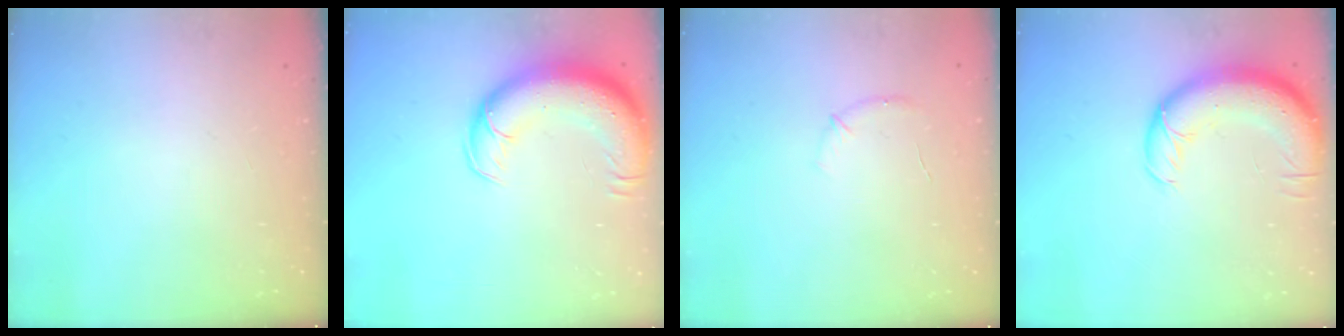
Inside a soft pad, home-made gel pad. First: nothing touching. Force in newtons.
{"total": 16.2, "press": 15.7, "slide": 3.9}
{"total": 6.8, "press": 6.6, "slide": 1.8}
{"total": 14.5, "press": 14.1, "slide": 3.5}